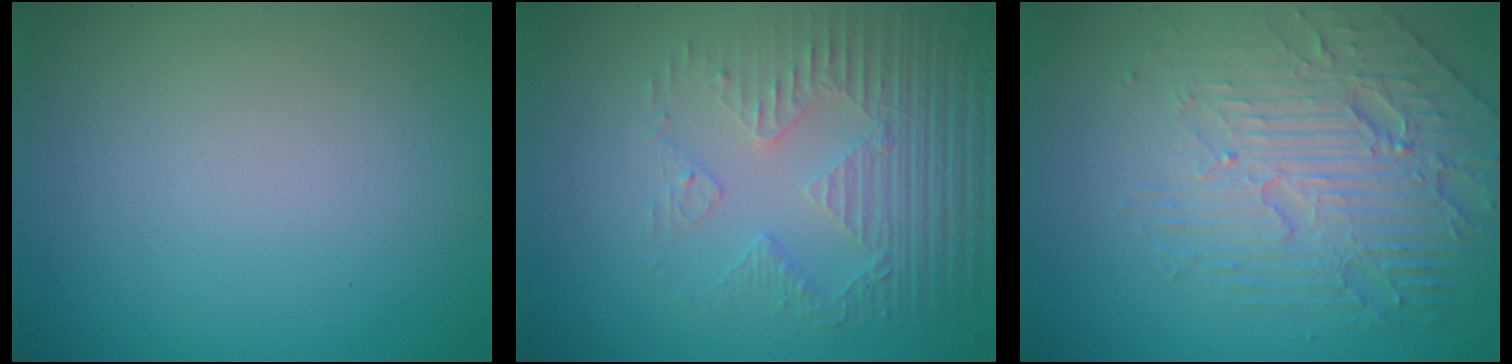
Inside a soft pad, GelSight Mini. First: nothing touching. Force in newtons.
{"total": 5.1, "press": 3.5, "slide": 3.8}
{"total": 6.2, "press": 4.6, "slide": 4.1}